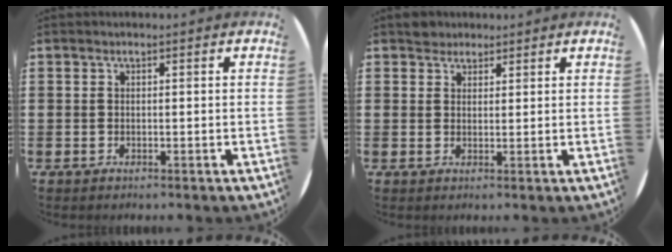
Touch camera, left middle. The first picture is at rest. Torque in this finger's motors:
{"motor_torque": [0.37, -0.29, 0.01, -0.01]}